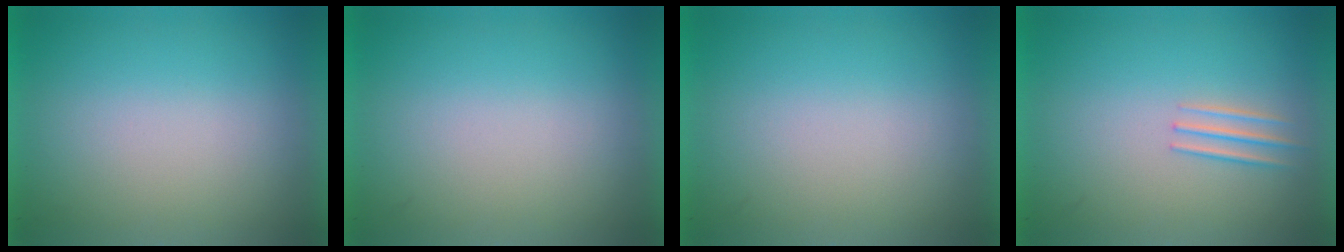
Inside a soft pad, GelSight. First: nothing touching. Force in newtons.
{"total": 1.1}
{"total": 0.0}
{"total": 1.8}